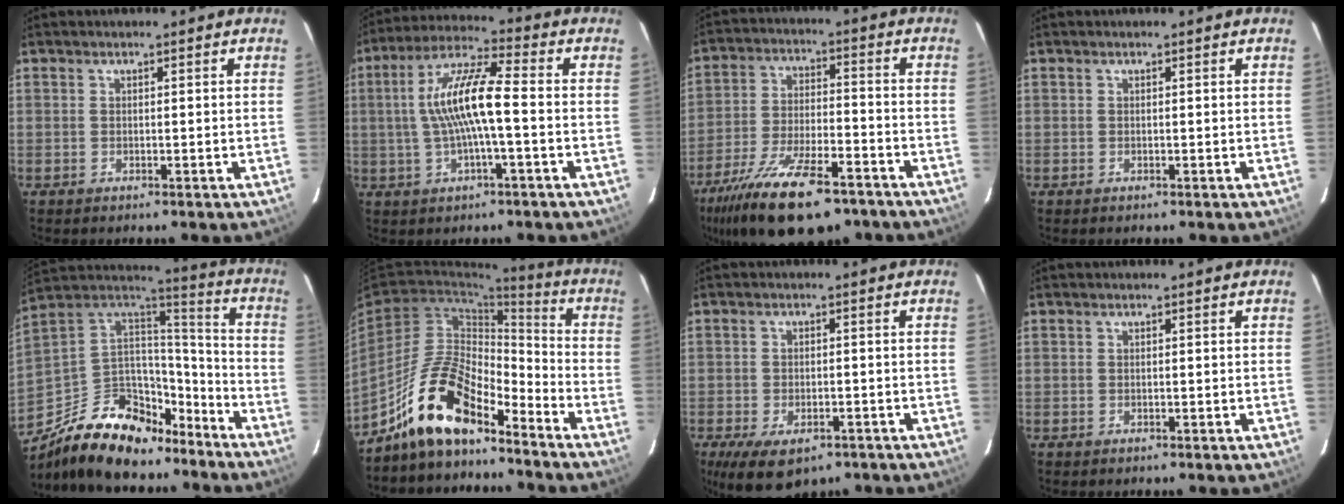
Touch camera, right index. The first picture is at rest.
{"total": 11.1, "force": [-0.5, 1.4, 11.0], "torque": [-0.212, 0.015, -0.010]}
{"total": 19.9, "force": [-14.3, 6.6, 12.2], "torque": [-0.243, -0.043, -0.233]}
{"total": 0.0}
{"total": 23.7, "force": [-15.9, 12.5, 12.4], "torque": [-0.256, 0.029, -0.245]}
{"total": 16.0, "force": [-12.4, 4.9, 8.8], "torque": [-0.169, 0.012, -0.231]}
{"total": 9.3, "force": [-5.9, 4.5, 5.7], "torque": [-0.120, -0.030, -0.088]}
{"total": 0.0}